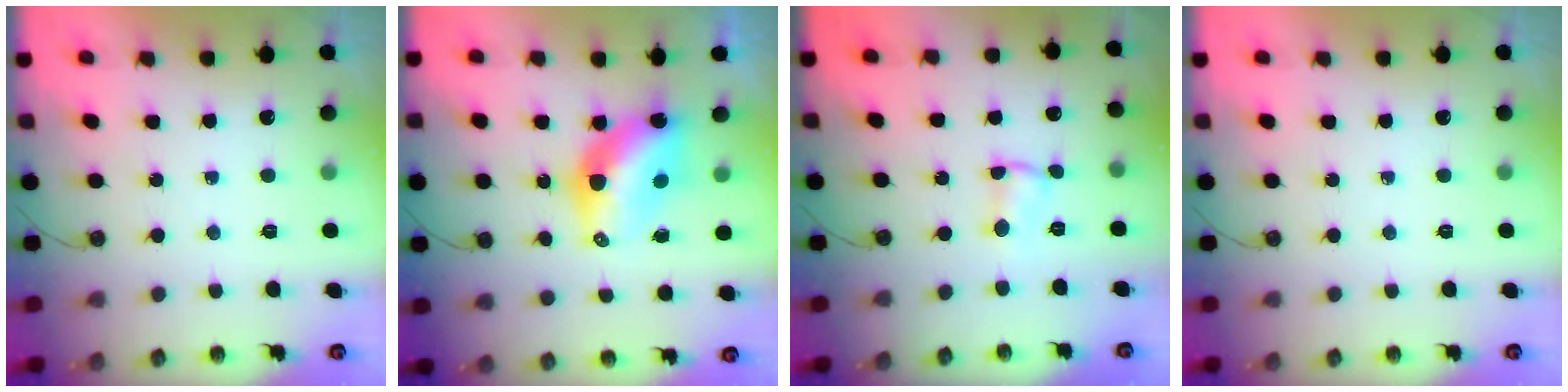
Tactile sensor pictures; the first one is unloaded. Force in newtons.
{"total": 10.7, "press": 10.6, "slide": 0.9}
{"total": 1.5, "press": 1.4, "slide": 0.4}
{"total": 0.0}